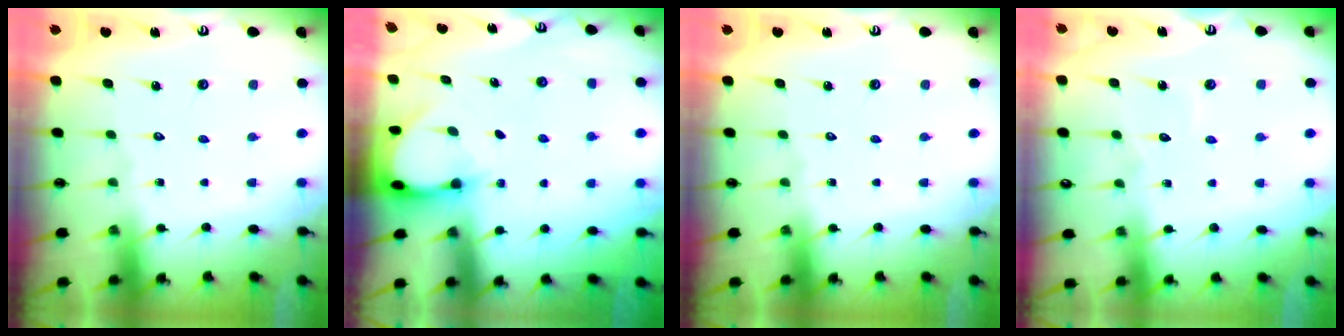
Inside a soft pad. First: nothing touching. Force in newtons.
{"total": 3.6, "press": 3.6, "slide": 0.1}
{"total": 0.0}
{"total": 2.6, "press": 2.6, "slide": 0.2}